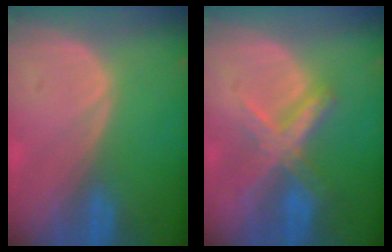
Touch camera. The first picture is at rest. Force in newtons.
{"total": 7.2, "press": 6.1, "slide": 3.8}